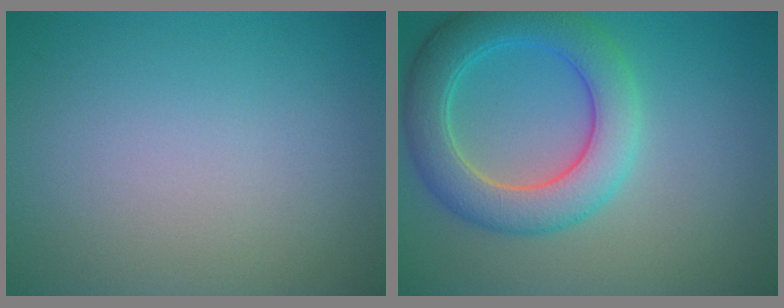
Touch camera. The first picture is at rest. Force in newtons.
{"total": 6.4, "press": 6.4, "slide": 0.2}